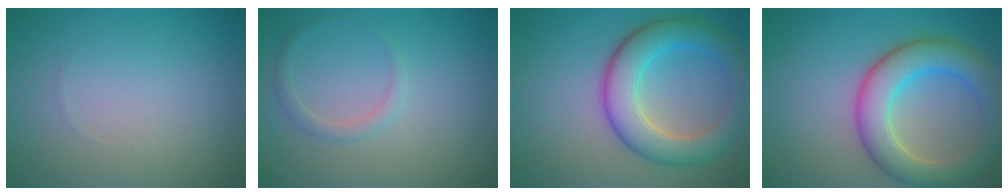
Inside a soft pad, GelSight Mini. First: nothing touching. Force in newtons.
{"total": 1.3, "press": 1.3, "slide": 0.1}
{"total": 6.9, "press": 6.9, "slide": 0.2}
{"total": 7.0, "press": 7.0, "slide": 0.5}